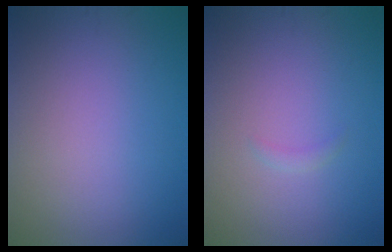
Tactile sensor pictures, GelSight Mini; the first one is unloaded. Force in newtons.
{"total": 0.6, "press": 0.6, "slide": 0.1}